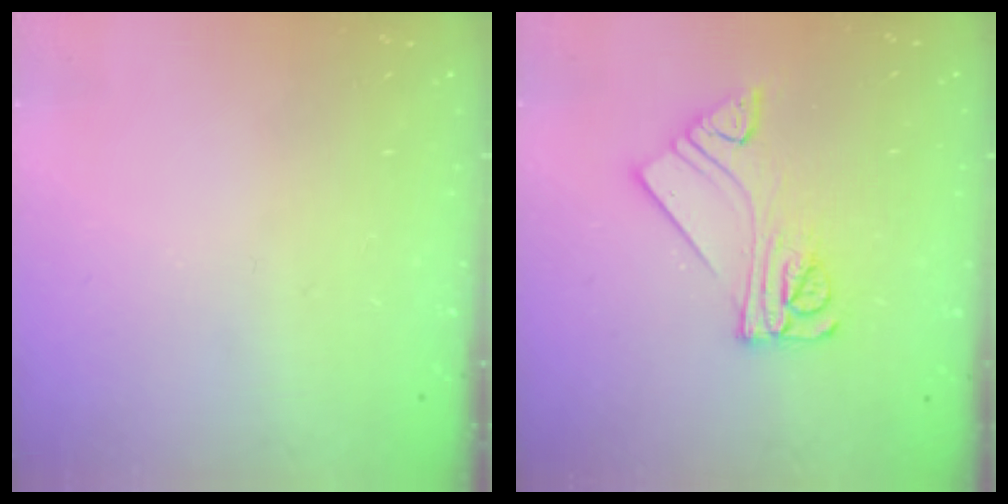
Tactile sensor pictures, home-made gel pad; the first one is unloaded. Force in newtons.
{"total": 11.1, "press": 11.1, "slide": 1.1}